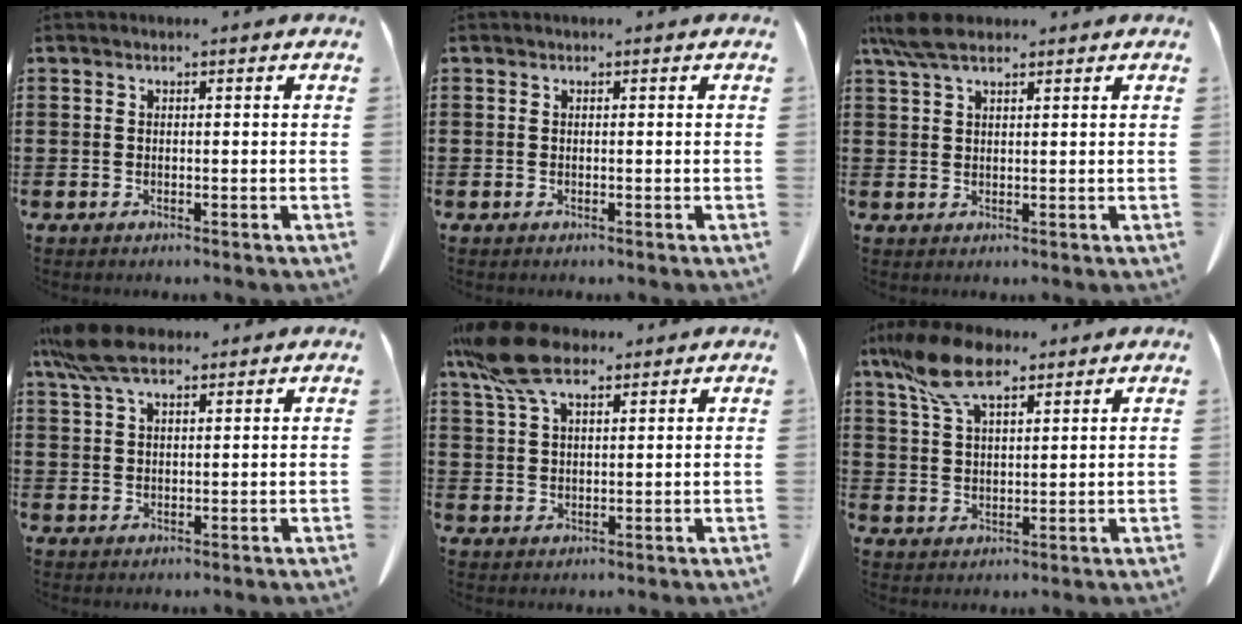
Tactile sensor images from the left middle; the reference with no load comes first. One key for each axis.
{"total": 0.0}
{"total": 5.2, "fx": 3.5, "fy": 1.6, "fz": 3.4, "tx": -0.083, "ty": -0.001, "tz": 0.064}
{"total": 7.1, "fx": 5.0, "fy": 2.3, "fz": 4.5, "tx": -0.106, "ty": -0.004, "tz": 0.092}
{"total": 9.4, "fx": 6.2, "fy": 3.5, "fz": 6.1, "tx": -0.146, "ty": -0.006, "tz": 0.114}
{"total": 9.6, "fx": 6.6, "fy": 3.5, "fz": 6.1, "tx": -0.142, "ty": -0.008, "tz": 0.122}